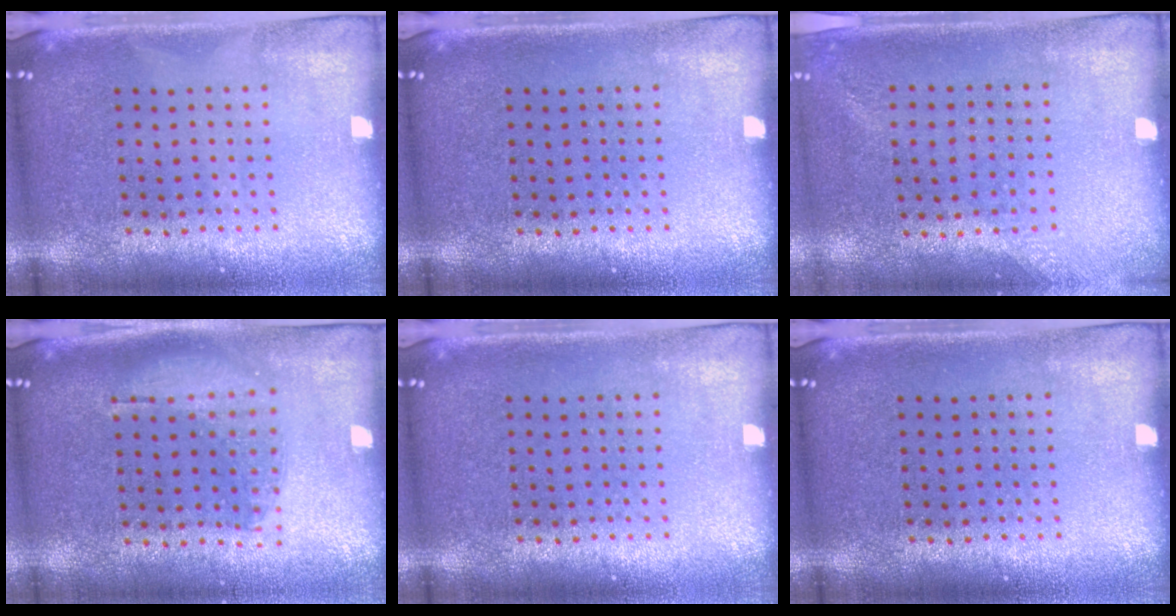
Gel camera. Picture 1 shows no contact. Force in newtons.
{"total": 0.0}
{"total": 1.4, "press": 1.1, "slide": 0.9}
{"total": 1.2, "press": 1.1, "slide": 0.5}
{"total": 0.0}
{"total": 0.0}